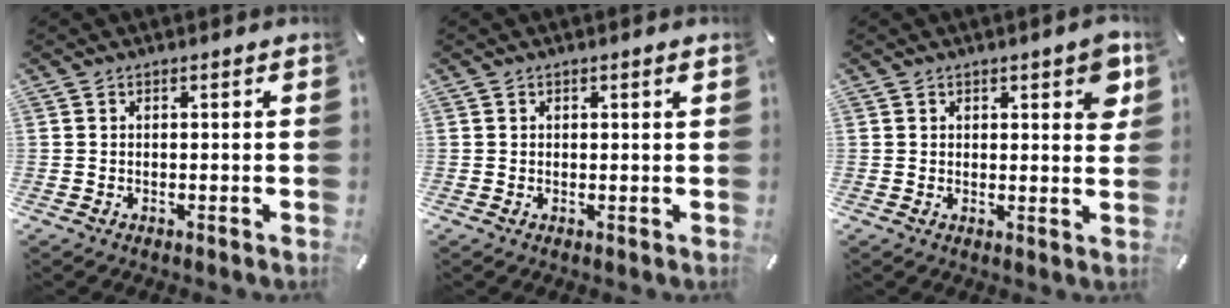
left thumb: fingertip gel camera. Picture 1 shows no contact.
{"total": 0.8, "force": [0.4, 0.3, 0.7], "torque": [-0.013, 0.001, 0.006]}
{"total": 5.3, "force": [2.5, 2.6, 3.8], "torque": [-0.039, -0.006, 0.037]}